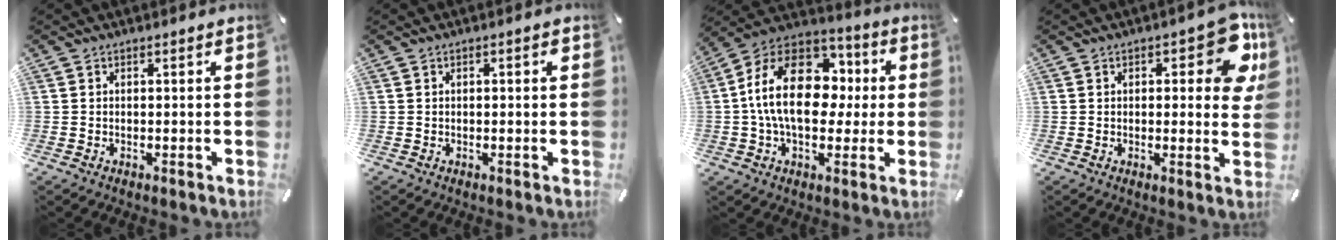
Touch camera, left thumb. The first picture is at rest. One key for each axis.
{"total": 1.1, "fx": 0.1, "fy": 0.4, "fz": 1.1, "tx": -0.020, "ty": 0.003, "tz": 0.000}
{"total": 21.0, "fx": 1.5, "fy": 14.5, "fz": 15.1, "tx": -0.271, "ty": 0.013, "tz": 0.028}
{"total": 11.7, "fx": 3.8, "fy": 4.9, "fz": 9.9, "tx": -0.111, "ty": -0.019, "tz": 0.062}